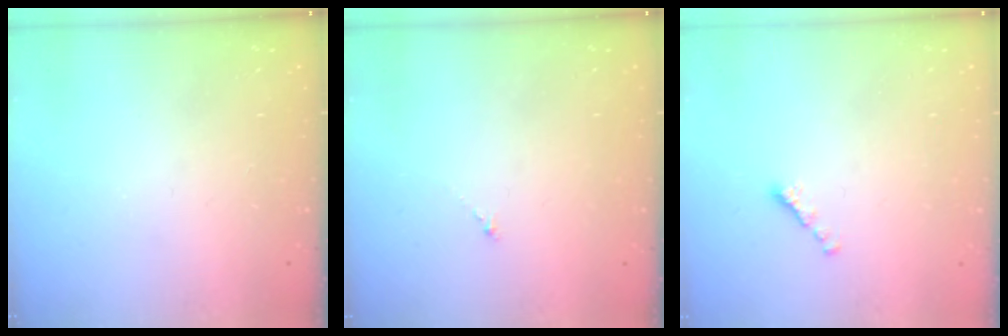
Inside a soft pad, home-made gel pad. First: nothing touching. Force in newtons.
{"total": 0.0}
{"total": 1.5, "press": 1.4, "slide": 0.5}